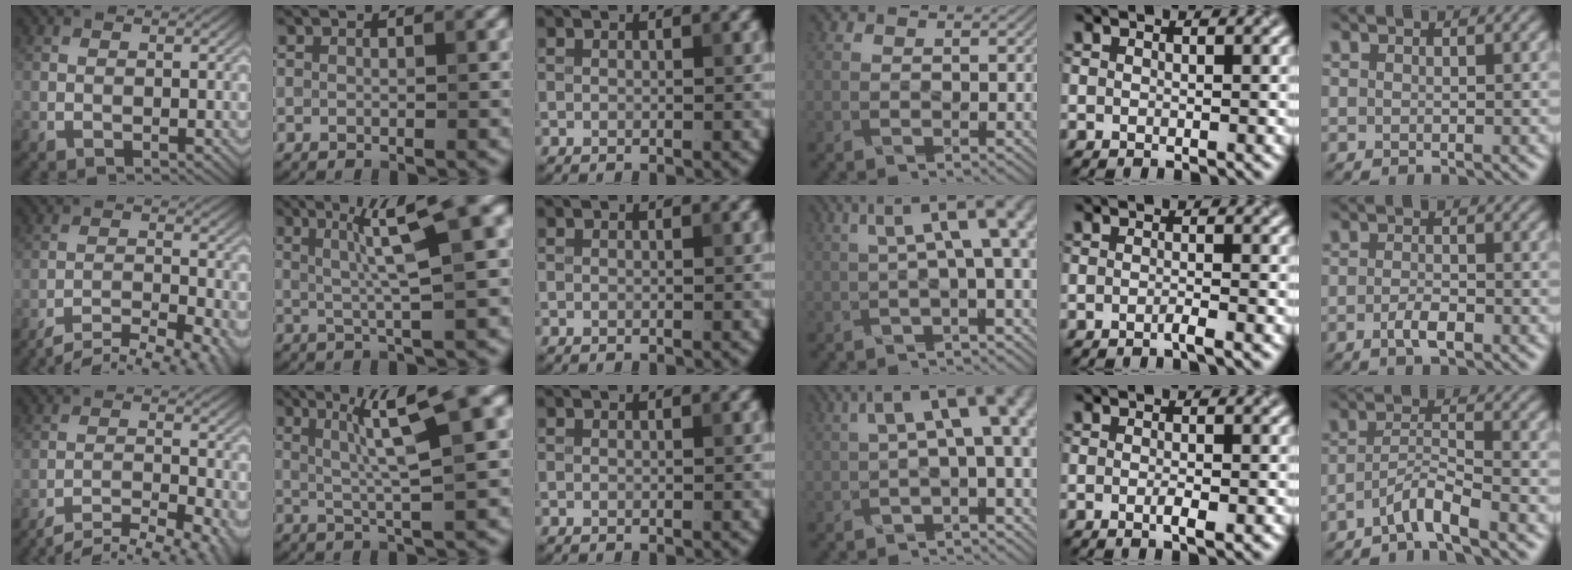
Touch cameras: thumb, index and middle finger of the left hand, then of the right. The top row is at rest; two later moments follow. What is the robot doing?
{"motion": "pour", "object": "sugar"}